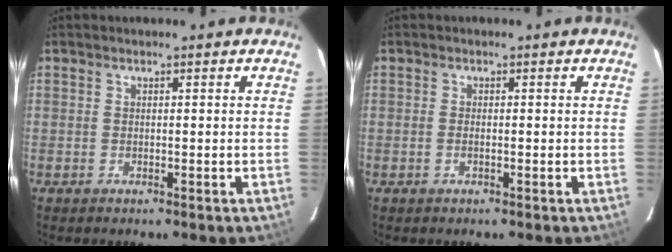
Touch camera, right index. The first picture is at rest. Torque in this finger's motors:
{"motor_torque": [-0.13, 0.06, -0.06, 0.00]}